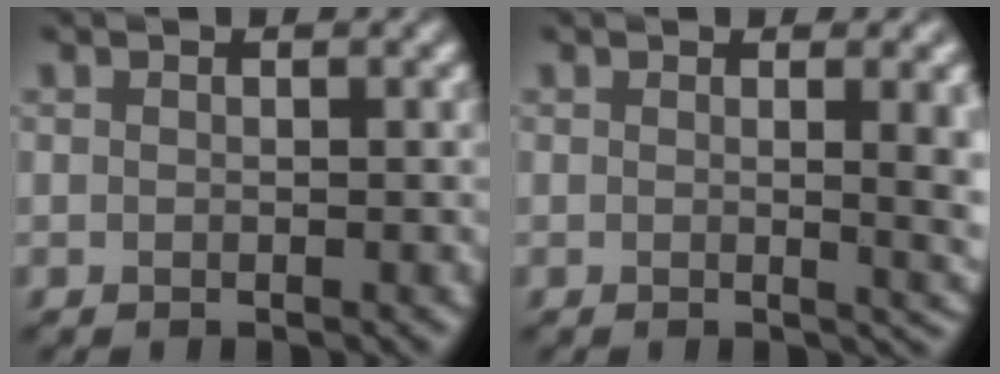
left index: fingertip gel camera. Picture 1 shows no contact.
{"total": 5.7, "force": [0.4, 2.1, 5.3], "torque": [-0.041, -0.002, 0.010]}